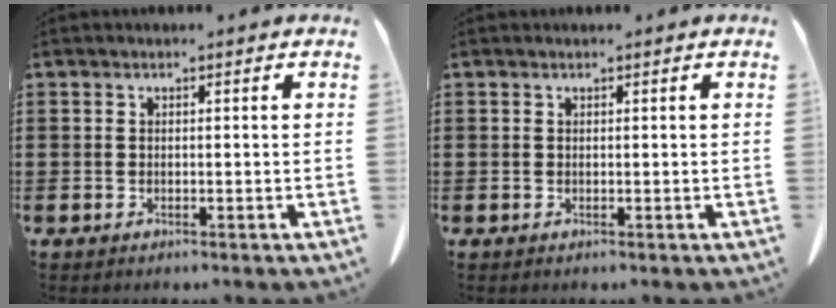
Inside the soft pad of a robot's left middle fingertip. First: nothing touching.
{"total": 0.0}